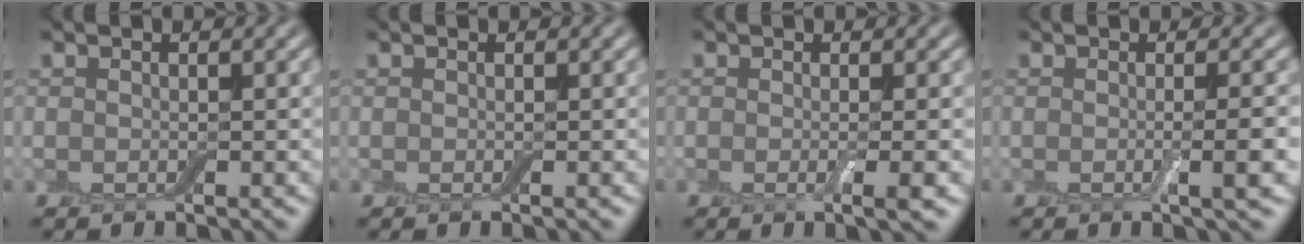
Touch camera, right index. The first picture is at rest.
{"total": 0.0}
{"total": 2.1, "force": [-0.3, 0.4, 2.0], "torque": [-0.027, -0.005, -0.007]}
{"total": 2.7, "force": [-0.4, 0.4, 2.6], "torque": [-0.037, -0.003, -0.009]}